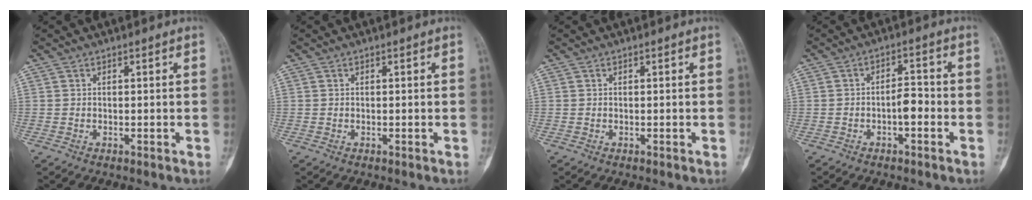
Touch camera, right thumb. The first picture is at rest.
{"total": 0.0}
{"total": 0.0}
{"total": 4.1, "force": [-1.3, 1.9, 3.4], "torque": [-0.043, 0.021, -0.025]}